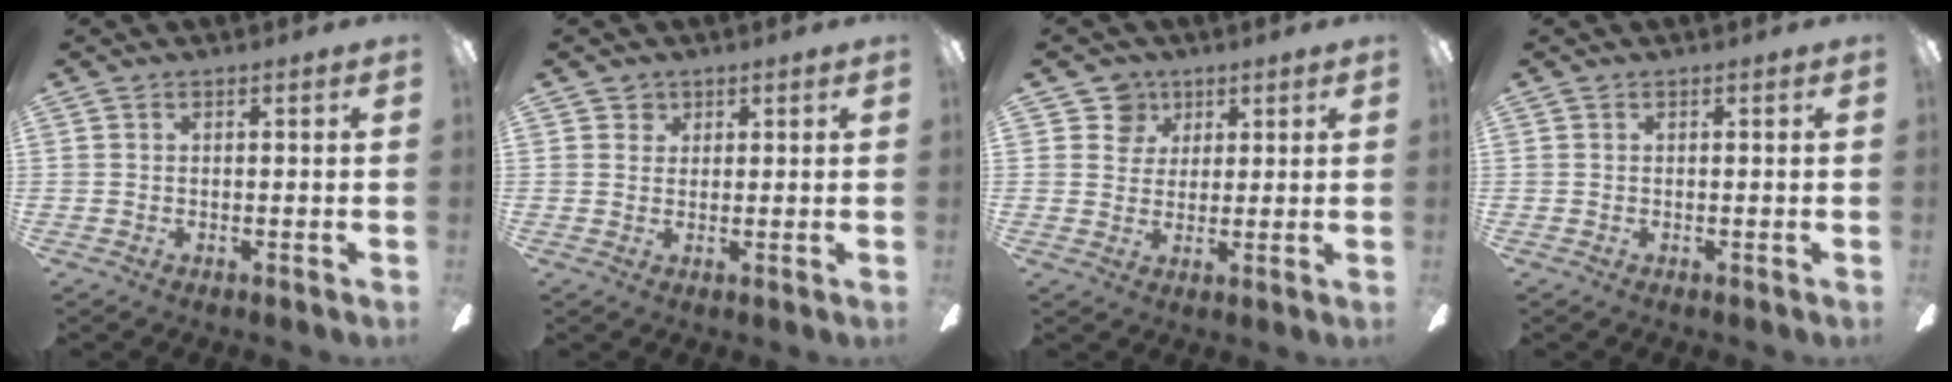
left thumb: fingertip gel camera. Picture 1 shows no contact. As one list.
[{"total": 2.3, "force": [1.3, 1.9, 0.1], "torque": [0.002, 0.003, 0.021]}, {"total": 6.6, "force": [3.5, 5.6, 0.9], "torque": [-0.023, -0.005, 0.065]}, {"total": 0.0}]